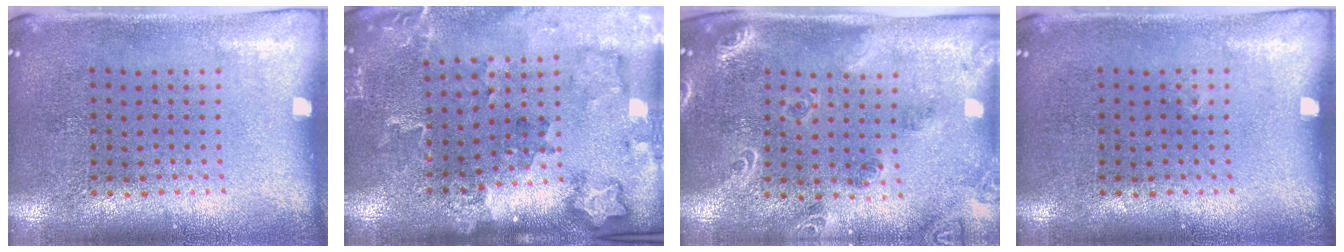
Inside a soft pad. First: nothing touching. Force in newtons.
{"total": 1.8, "press": 1.8, "slide": 0.3}
{"total": 1.8, "press": 1.7, "slide": 0.4}
{"total": 0.0}